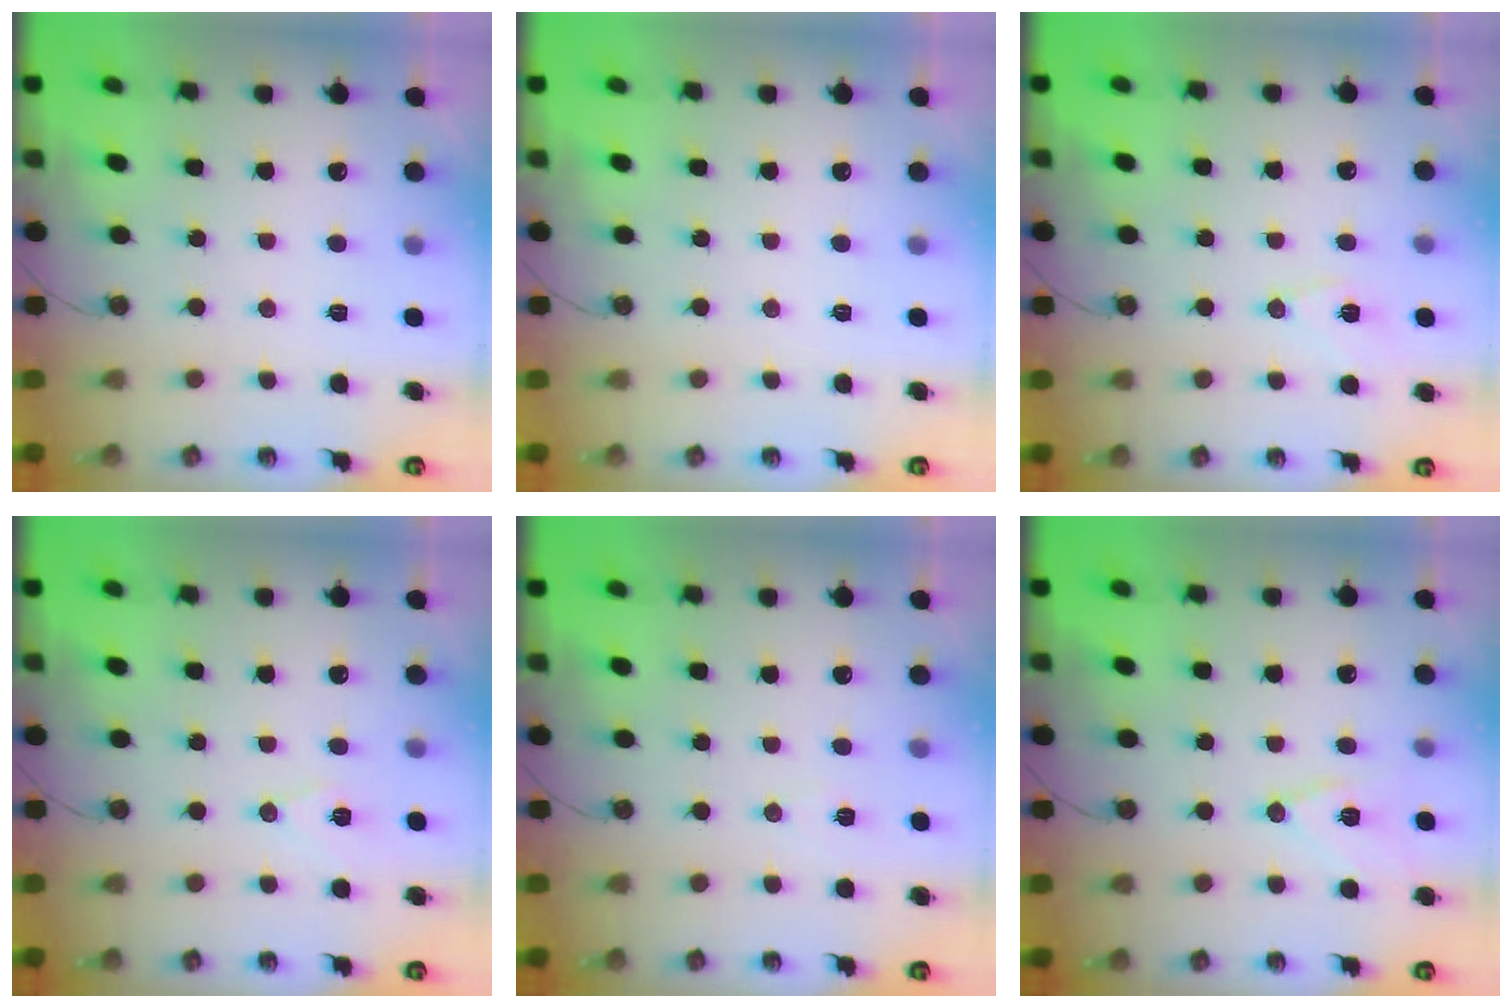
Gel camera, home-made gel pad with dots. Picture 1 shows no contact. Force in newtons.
{"total": 0.0}
{"total": 7.4, "press": 6.7, "slide": 3.2}
{"total": 7.2, "press": 6.2, "slide": 3.7}
{"total": 6.6, "press": 4.9, "slide": 4.4}
{"total": 9.9, "press": 9.3, "slide": 3.4}